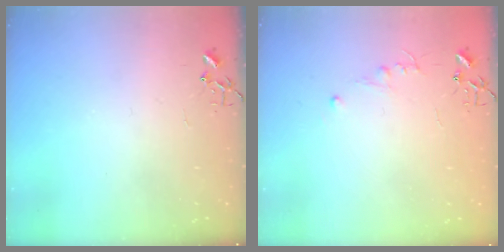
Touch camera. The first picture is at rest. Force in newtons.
{"total": 5.1, "press": 5.1, "slide": 0.4}